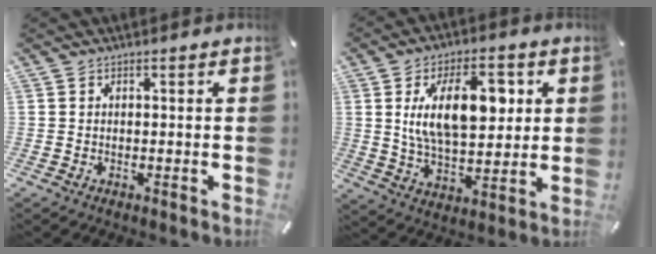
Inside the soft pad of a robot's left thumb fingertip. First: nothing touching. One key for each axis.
{"total": 16.4, "fx": 4.6, "fy": 8.8, "fz": 13.1, "tx": -0.219, "ty": -0.001, "tz": 0.076}